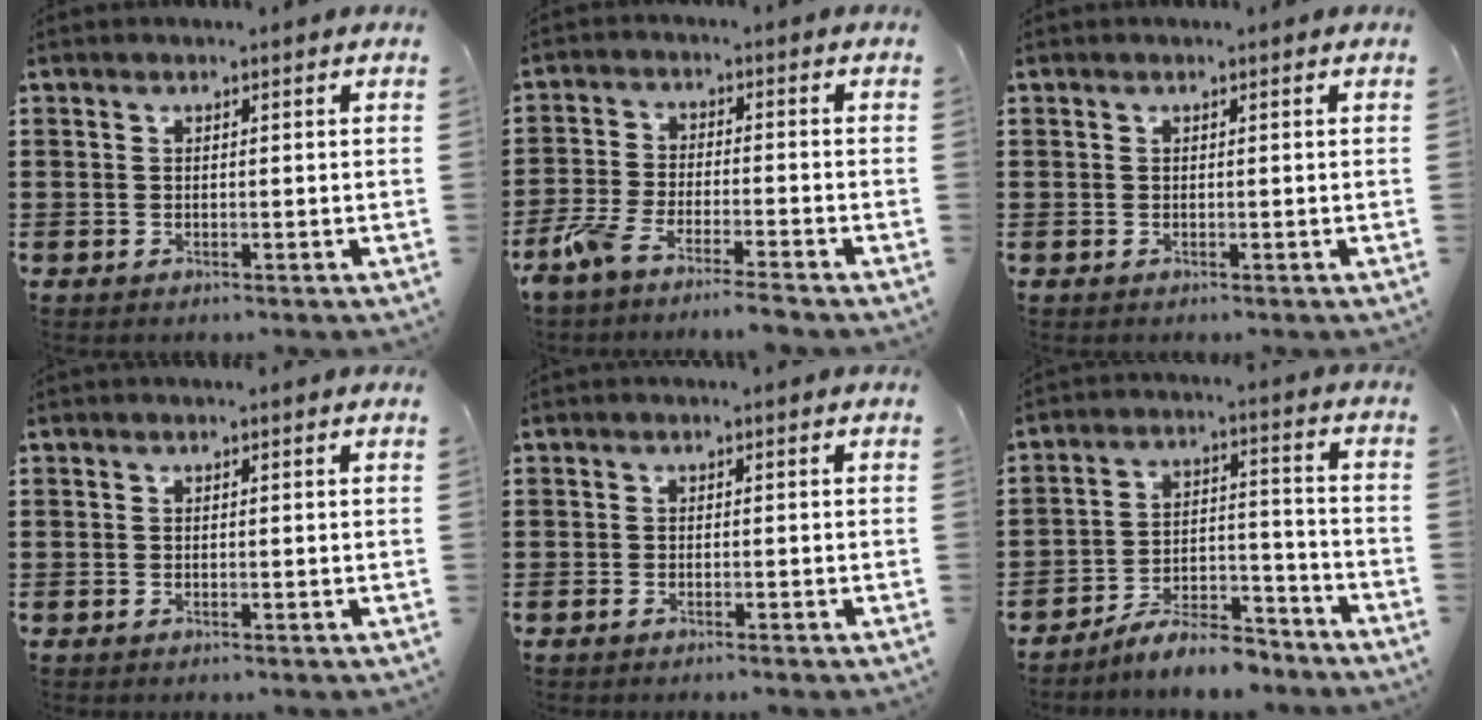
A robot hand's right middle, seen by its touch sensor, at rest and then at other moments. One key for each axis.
{"total": 5.5, "fx": -4.9, "fy": -0.1, "fz": 2.4, "tx": -0.074, "ty": -0.020, "tz": -0.102}
{"total": 0.0}
{"total": 0.0}
{"total": 0.5, "fx": -0.5, "fy": 0.0, "fz": 0.3, "tx": -0.006, "ty": -0.003, "tz": -0.008}
{"total": 7.4, "fx": -7.0, "fy": 1.3, "fz": 2.0, "tx": -0.030, "ty": 0.020, "tz": -0.133}